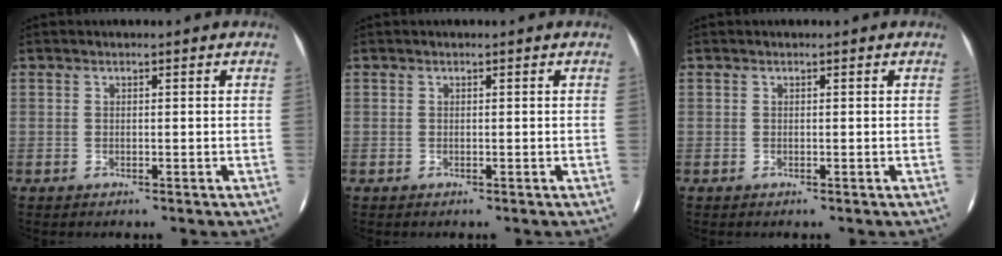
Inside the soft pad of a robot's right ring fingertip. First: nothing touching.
{"total": 0.0}
{"total": 0.0}